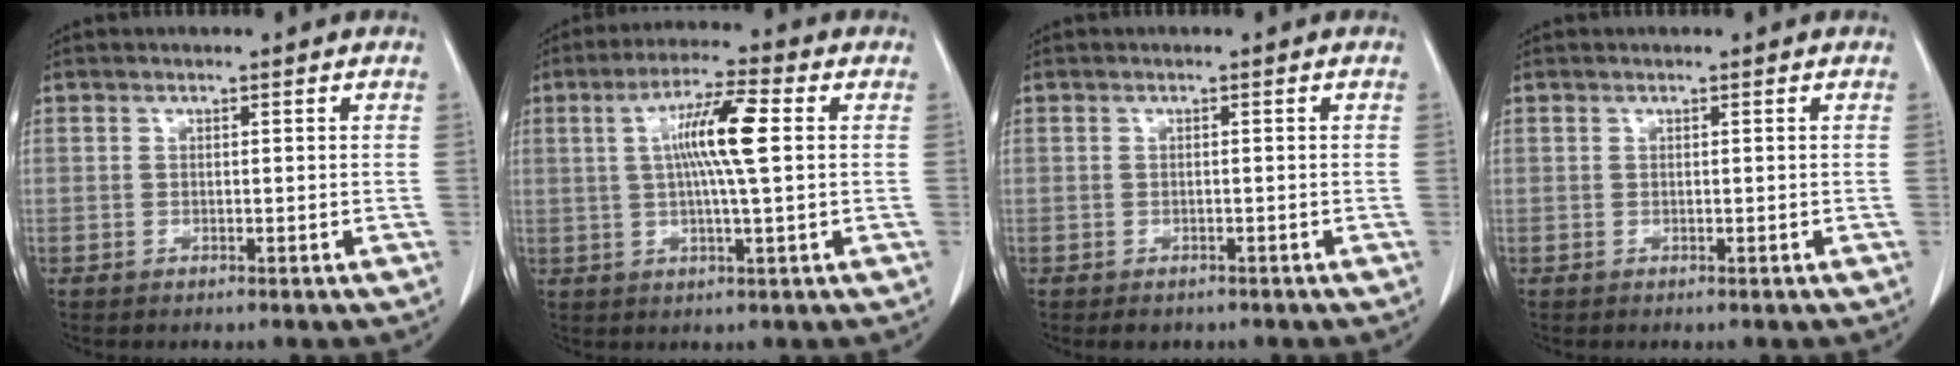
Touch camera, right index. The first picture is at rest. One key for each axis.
{"total": 8.9, "fx": 1.4, "fy": 0.3, "fz": 8.8, "tx": -0.163, "ty": 0.006, "tz": 0.020}
{"total": 2.1, "fx": -1.6, "fy": 1.2, "fz": 0.8, "tx": -0.010, "ty": -0.002, "tz": -0.017}
{"total": 0.0}